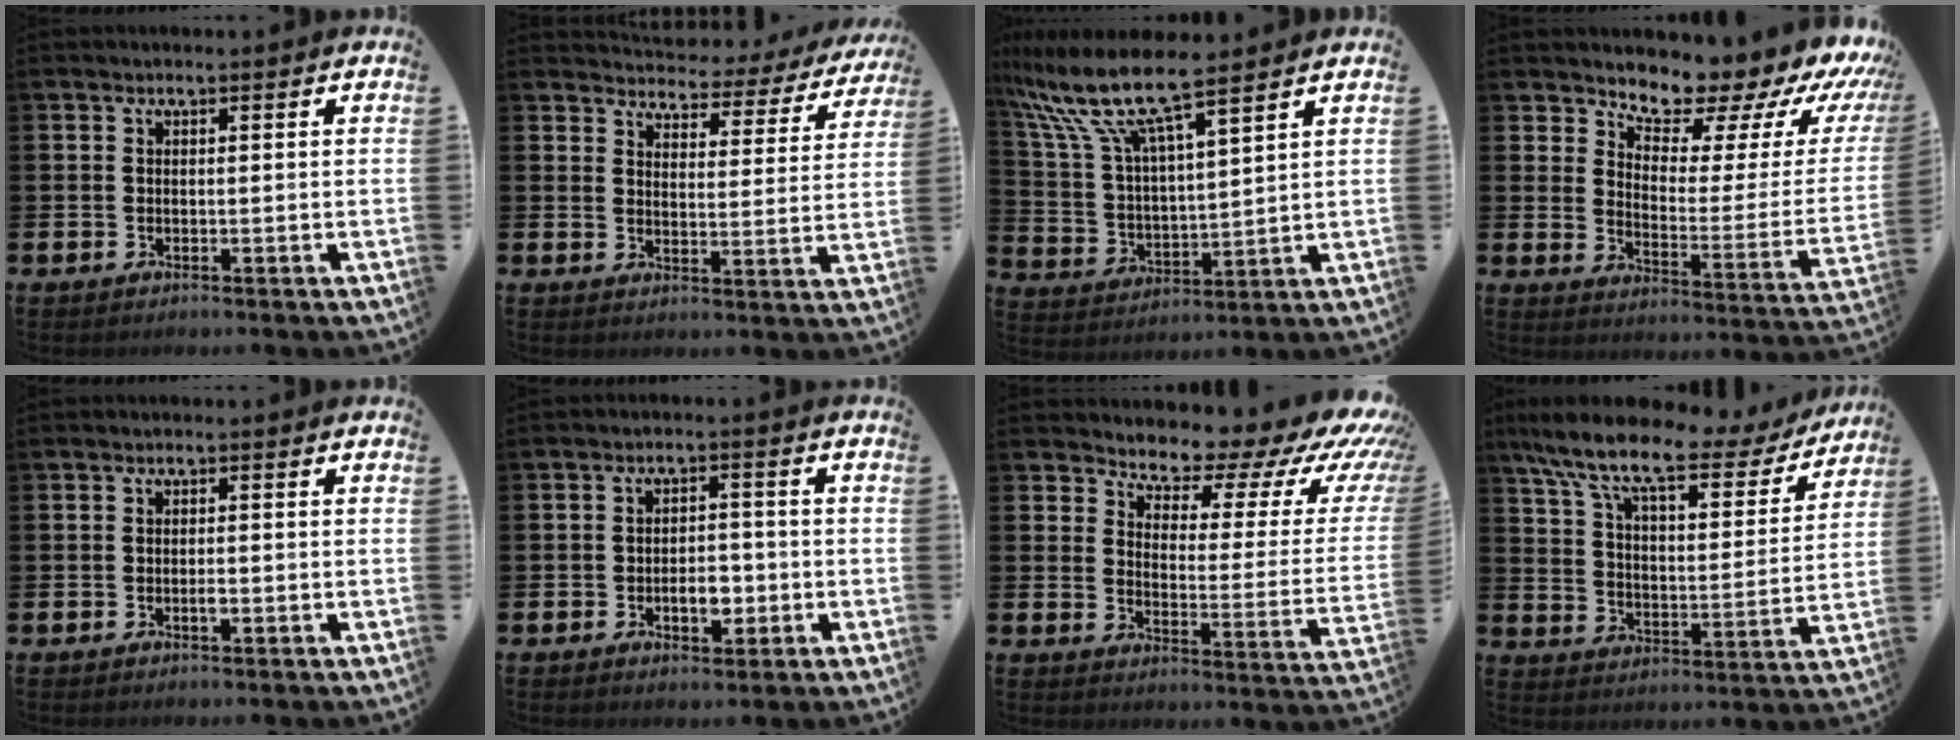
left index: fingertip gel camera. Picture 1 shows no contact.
{"total": 3.2, "force": [3.1, 0.8, 0.4], "torque": [-0.020, -0.037, 0.044]}
{"total": 10.2, "force": [9.0, 1.2, 4.7], "torque": [-0.135, -0.051, 0.154]}
{"total": 9.1, "force": [8.5, 2.8, 1.9], "torque": [-0.061, -0.075, 0.140]}
{"total": 1.1, "force": [-0.3, 0.4, 1.0], "torque": [-0.007, -0.008, -0.008]}
{"total": 3.8, "force": [-1.1, 2.3, 2.8], "torque": [-0.033, -0.005, -0.026]}
{"total": 6.9, "force": [6.3, 2.3, 1.4], "torque": [-0.034, -0.065, 0.098]}
{"total": 10.6, "force": [8.2, 3.1, 6.0], "torque": [-0.144, -0.049, 0.134]}